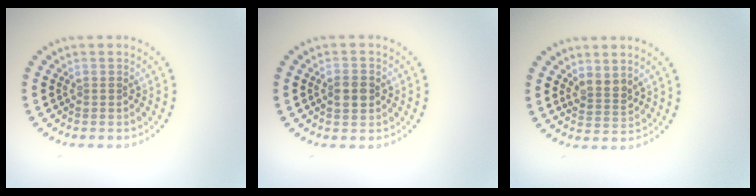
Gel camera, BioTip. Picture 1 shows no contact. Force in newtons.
{"total": 2.5, "press": 2.5, "slide": 0.2}
{"total": 2.0, "press": 1.7, "slide": 1.1}